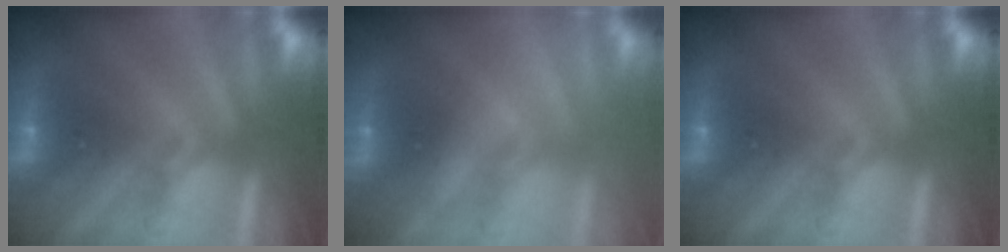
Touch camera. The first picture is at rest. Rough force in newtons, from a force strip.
{"total": 2.1}
{"total": 0.0}